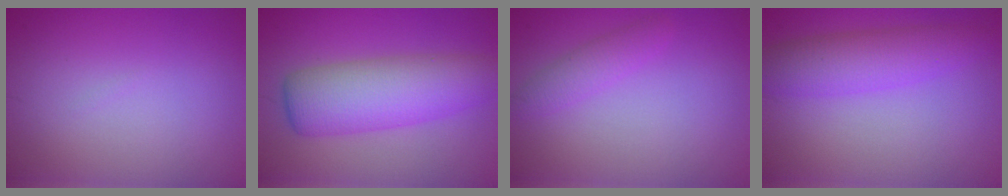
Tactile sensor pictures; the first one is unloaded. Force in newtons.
{"total": 7.0, "press": 7.0, "slide": 0.2}
{"total": 1.9, "press": 1.9, "slide": 0.1}
{"total": 4.4, "press": 4.4, "slide": 0.1}